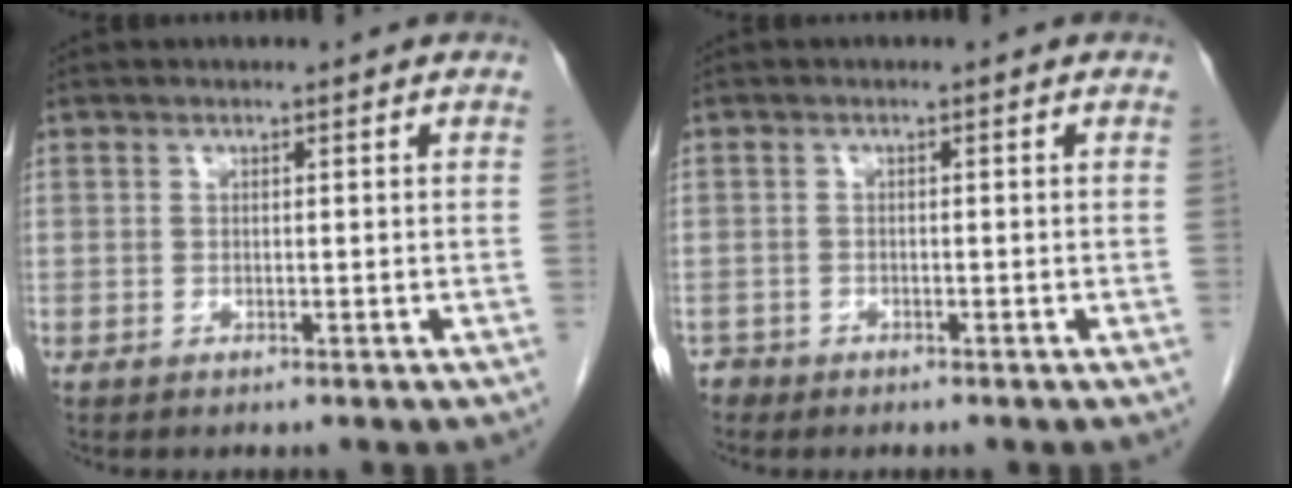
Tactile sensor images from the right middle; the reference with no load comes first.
{"total": 1.0, "force": [-0.8, 0.5, -0.2], "torque": [0.005, 0.002, -0.016]}